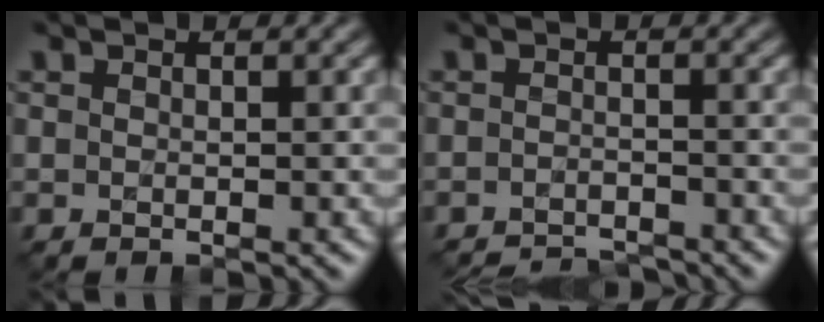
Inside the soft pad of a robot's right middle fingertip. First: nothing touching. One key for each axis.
{"total": 3.9, "fx": -3.8, "fy": 0.2, "fz": 0.4, "tx": 0.000, "ty": -0.002, "tz": -0.062}